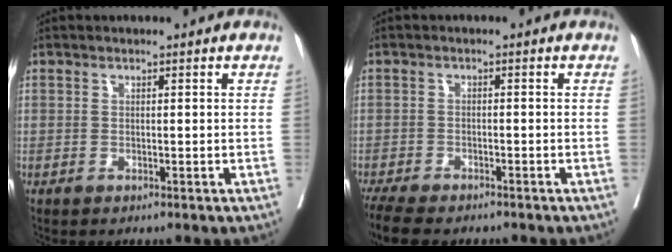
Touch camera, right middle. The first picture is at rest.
{"total": 8.6, "force": [-7.1, 2.5, 4.1], "torque": [-0.070, -0.013, -0.110]}